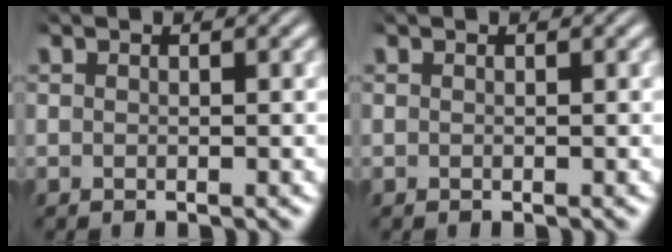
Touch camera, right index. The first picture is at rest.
{"total": 0.0}